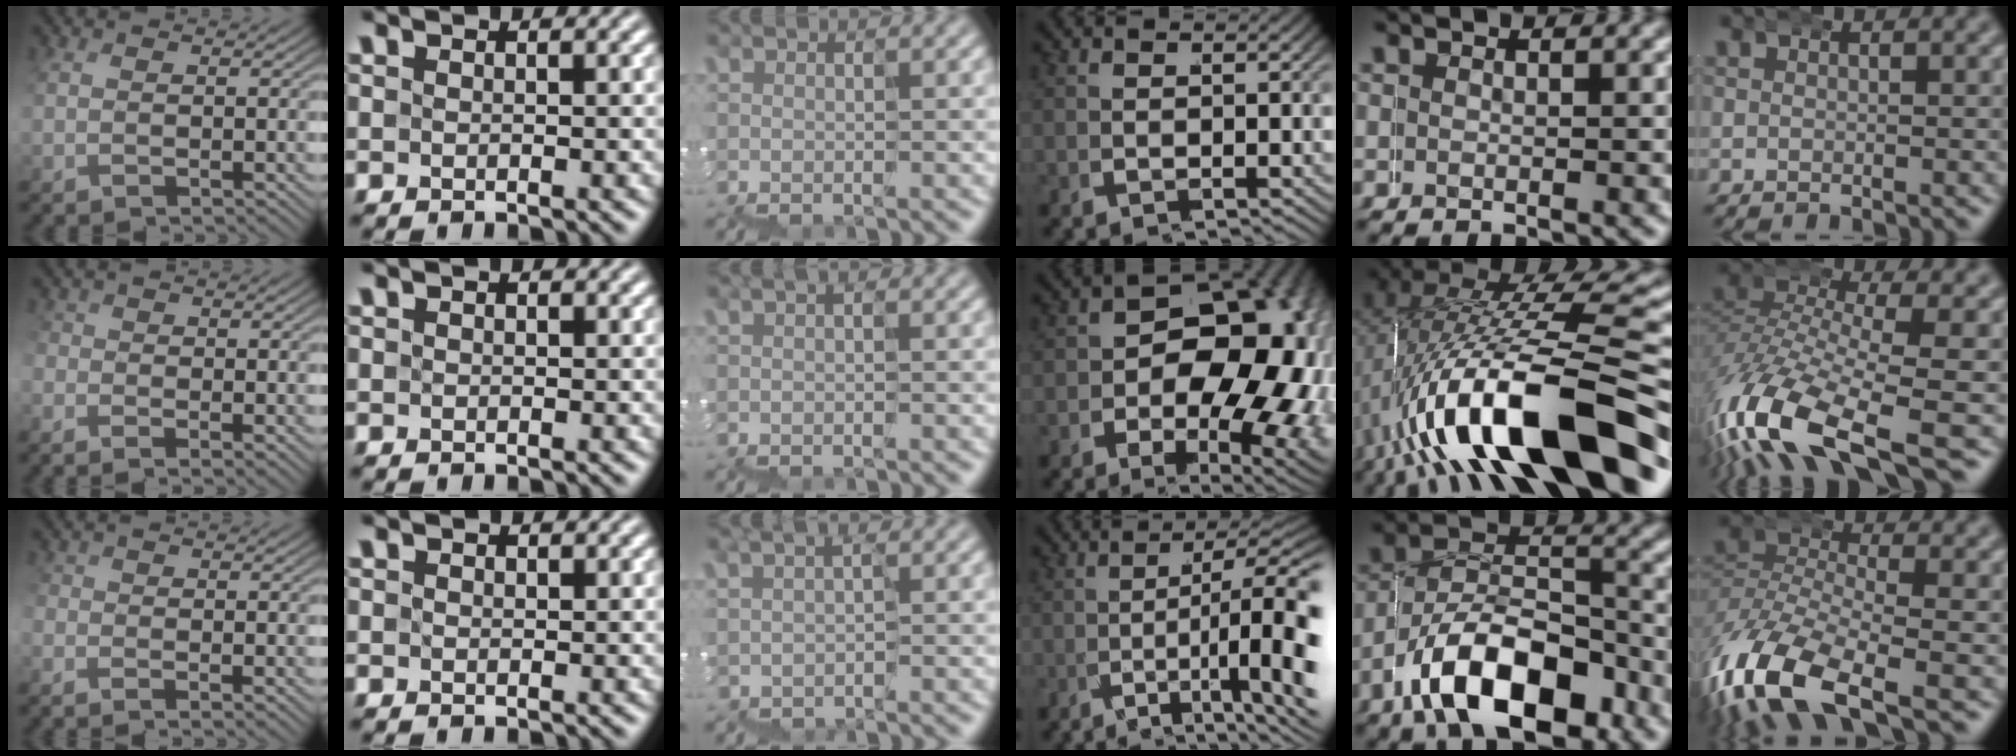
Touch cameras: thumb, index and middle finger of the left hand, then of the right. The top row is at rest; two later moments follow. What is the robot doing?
{"motion": "wrap", "object": "duck tape"}